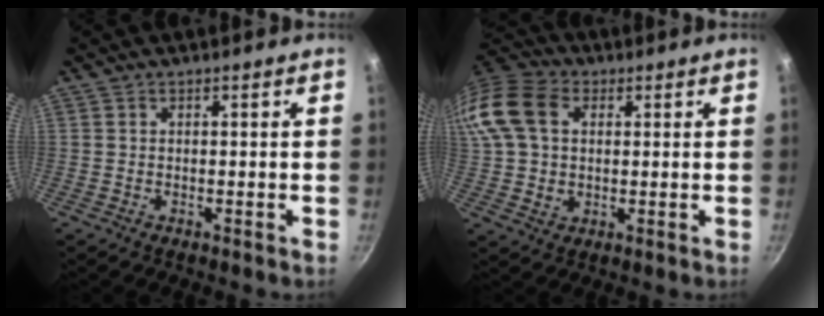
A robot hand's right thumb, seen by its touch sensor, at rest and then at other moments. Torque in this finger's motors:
{"motor_torque": [-0.92, 1.50, 0.38, -0.26, 0.20]}